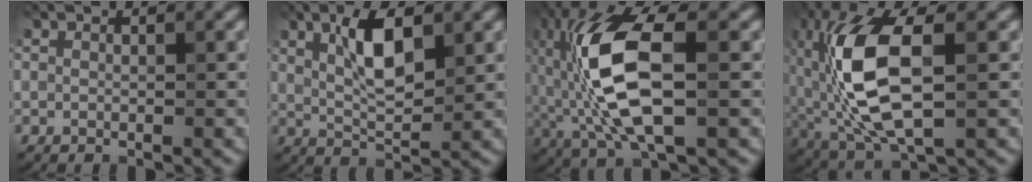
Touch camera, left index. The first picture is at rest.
{"total": 5.3, "force": [1.9, 1.8, 4.6], "torque": [-0.088, 0.003, 0.033]}
{"total": 11.1, "force": [-0.2, 4.3, 10.2], "torque": [-0.212, 0.012, -0.007]}
{"total": 11.5, "force": [0.5, 5.2, 10.3], "torque": [-0.216, 0.003, 0.007]}